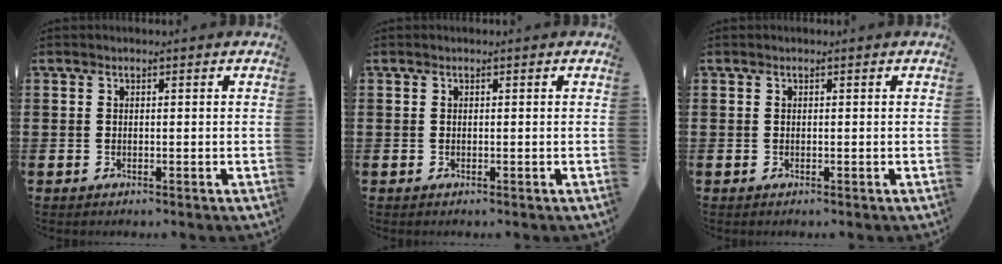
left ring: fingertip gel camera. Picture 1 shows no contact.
{"total": 0.0}
{"total": 0.0}